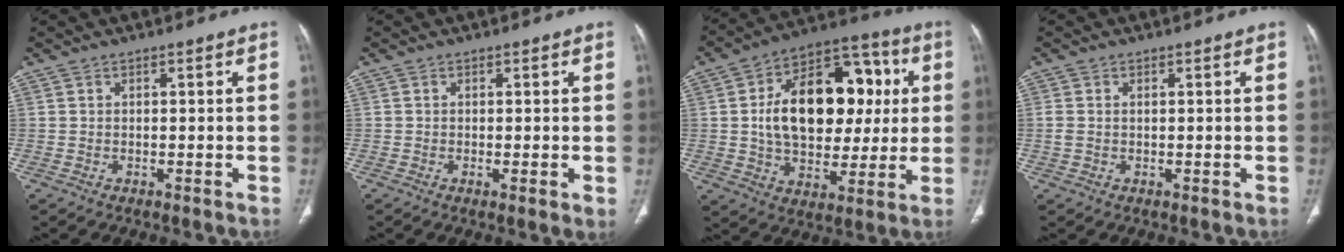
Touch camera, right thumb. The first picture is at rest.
{"total": 2.3, "force": [-0.2, 0.4, 2.2], "torque": [-0.043, -0.010, -0.004]}
{"total": 23.8, "force": [3.2, 15.3, 18.0], "torque": [-0.251, 0.021, 0.054]}
{"total": 2.0, "force": [0.1, 1.3, 1.5], "torque": [-0.051, 0.010, 0.006]}